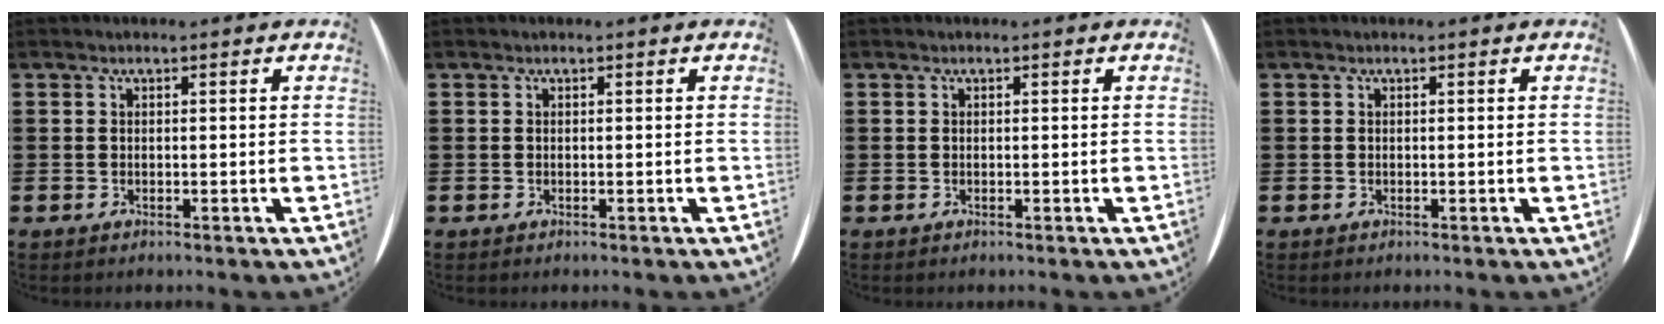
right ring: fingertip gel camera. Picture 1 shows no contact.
{"total": 0.0}
{"total": 0.0}
{"total": 0.0}